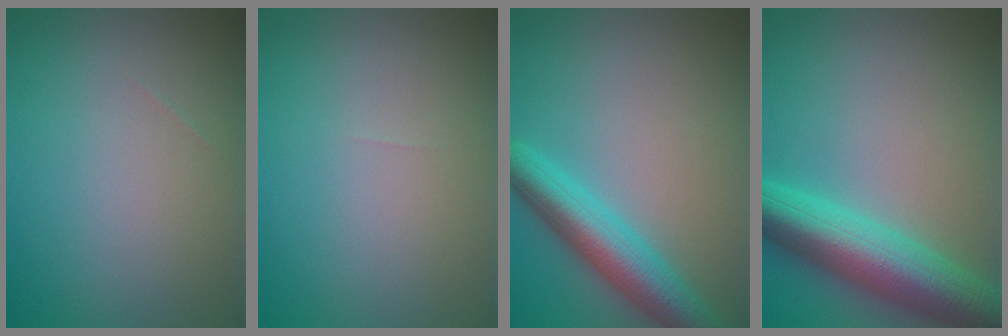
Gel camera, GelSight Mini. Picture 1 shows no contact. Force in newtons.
{"total": 0.0}
{"total": 6.1, "press": 6.1, "slide": 0.3}
{"total": 9.4, "press": 9.4, "slide": 0.3}